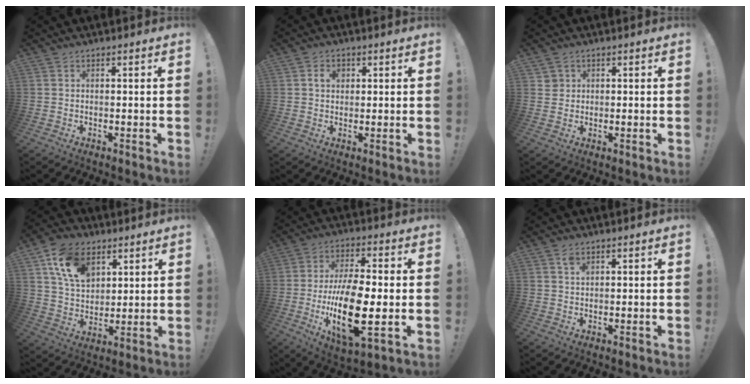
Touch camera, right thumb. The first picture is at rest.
{"total": 3.7, "force": [0.9, 2.7, 2.3], "torque": [-0.034, 0.004, 0.012]}
{"total": 2.4, "force": [1.1, 2.2, 0.1], "torque": [-0.004, 0.003, 0.021]}
{"total": 14.5, "force": [7.3, 10.1, 7.5], "torque": [-0.129, -0.021, 0.142]}
{"total": 20.3, "force": [-3.4, 8.4, 18.2], "torque": [-0.341, -0.005, -0.051]}
{"total": 2.0, "force": [1.3, 1.1, 0.9], "torque": [-0.012, -0.005, 0.024]}